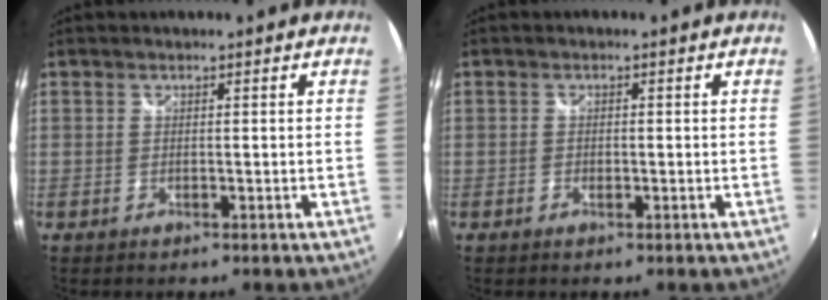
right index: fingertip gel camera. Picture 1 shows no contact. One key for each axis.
{"total": 0.9, "fx": -0.5, "fy": 0.7, "fz": 0.2, "tx": -0.006, "ty": -0.002, "tz": -0.008}